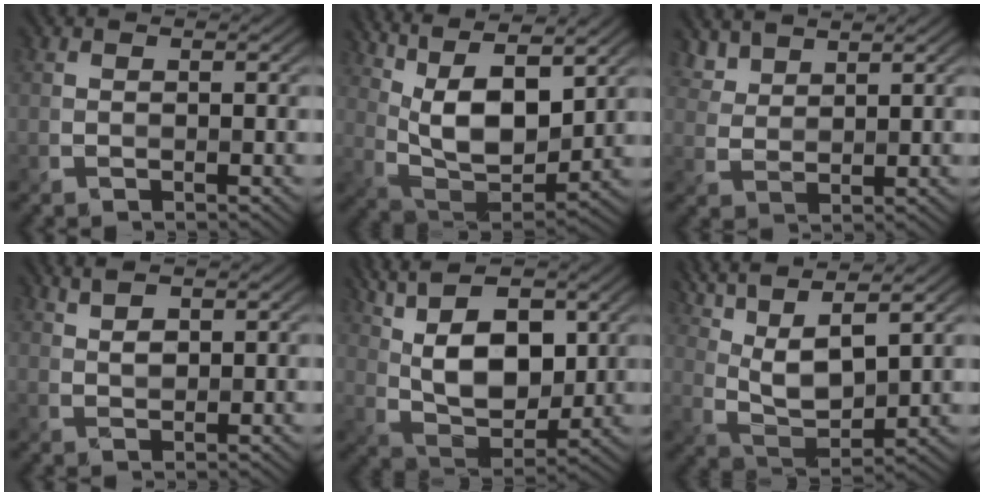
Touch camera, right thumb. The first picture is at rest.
{"total": 14.7, "force": [6.8, 5.9, 11.6], "torque": [-0.243, 0.013, 0.125]}
{"total": 3.7, "force": [3.2, 1.2, 1.4], "torque": [-0.038, -0.006, 0.082]}
{"total": 2.2, "force": [1.3, 0.9, 1.5], "torque": [-0.029, -0.002, 0.030]}
{"total": 13.3, "force": [5.1, 6.5, 10.4], "torque": [-0.209, 0.005, 0.096]}
{"total": 12.0, "force": [6.7, 3.6, 9.3], "torque": [-0.217, 0.017, 0.127]}